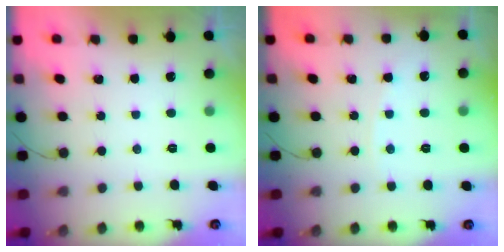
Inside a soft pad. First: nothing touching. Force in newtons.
{"total": 2.6, "press": 2.6, "slide": 0.2}